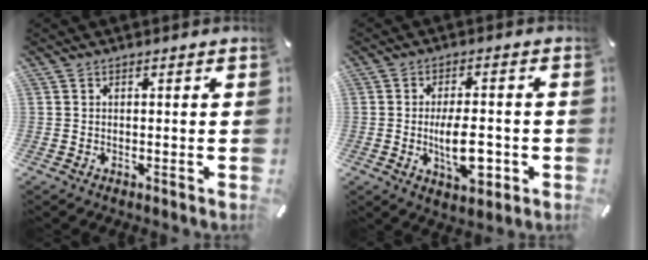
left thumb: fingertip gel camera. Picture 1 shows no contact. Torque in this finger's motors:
{"motor_torque": [2.50, 2.51, 0.37, -0.36, 0.29]}